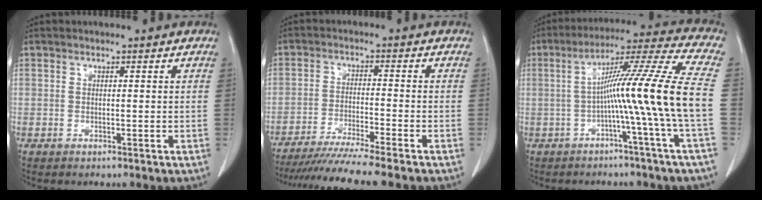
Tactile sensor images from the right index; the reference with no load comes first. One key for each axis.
{"total": 11.4, "fx": -9.9, "fy": -1.1, "fz": 5.7, "tx": -0.082, "ty": -0.025, "tz": -0.157}
{"total": 16.1, "fx": -2.3, "fy": -2.9, "fz": 15.6, "tx": -0.241, "ty": 0.013, "tz": -0.047}